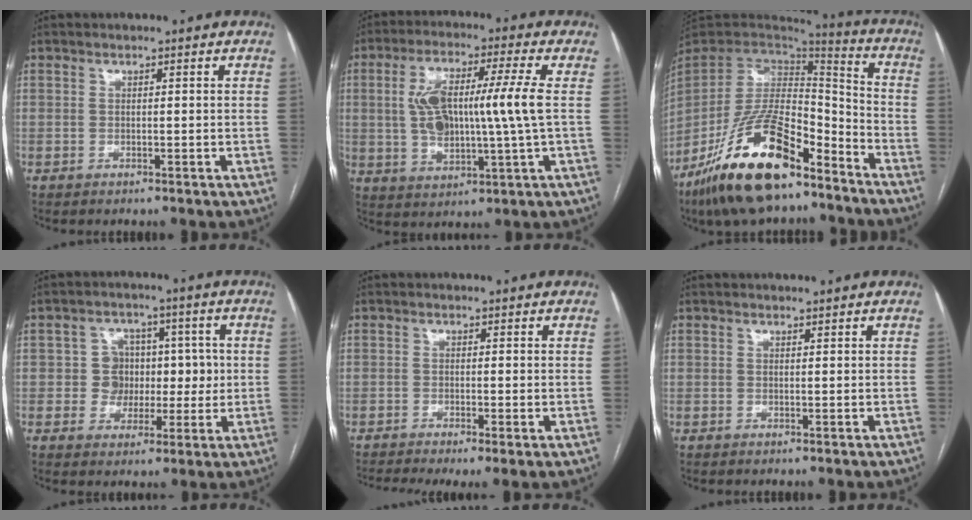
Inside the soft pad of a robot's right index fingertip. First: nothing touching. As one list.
[{"total": 12.8, "force": [1.1, 1.3, 12.6], "torque": [-0.242, 0.014, 0.020]}, {"total": 22.8, "force": [-14.5, 7.6, 15.9], "torque": [-0.313, -0.013, -0.254]}, {"total": 6.6, "force": [0.4, 6.3, 2.0], "torque": [-0.010, 0.029, 0.009]}, {"total": 5.2, "force": [-3.2, 0.8, 4.0], "torque": [-0.062, -0.010, -0.053]}, {"total": 0.6, "force": [0.6, 0.0, 0.1], "torque": [-0.007, 0.002, 0.011]}]